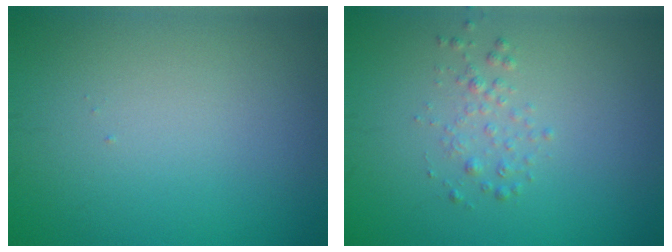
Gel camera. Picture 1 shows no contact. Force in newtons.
{"total": 1.3, "press": 1.3, "slide": 0.0}